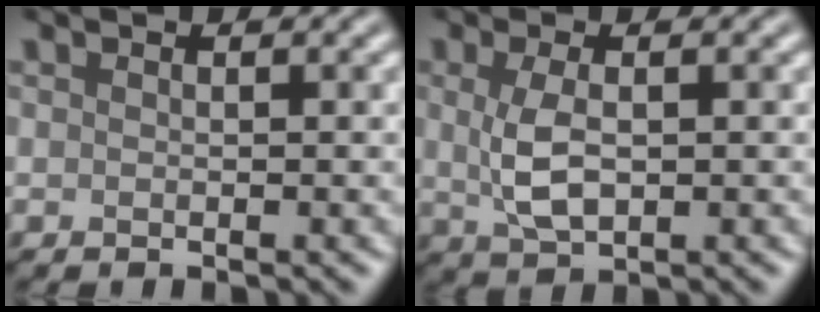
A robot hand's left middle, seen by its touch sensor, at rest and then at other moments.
{"total": 3.5, "force": [0.3, 1.7, 3.0], "torque": [-0.073, -0.001, 0.008]}